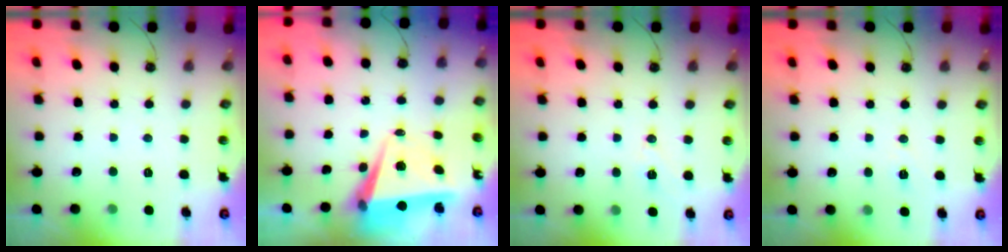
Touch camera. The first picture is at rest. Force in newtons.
{"total": 7.2, "press": 5.8, "slide": 4.4}
{"total": 6.5, "press": 5.3, "slide": 3.8}
{"total": 6.2, "press": 4.3, "slide": 4.5}